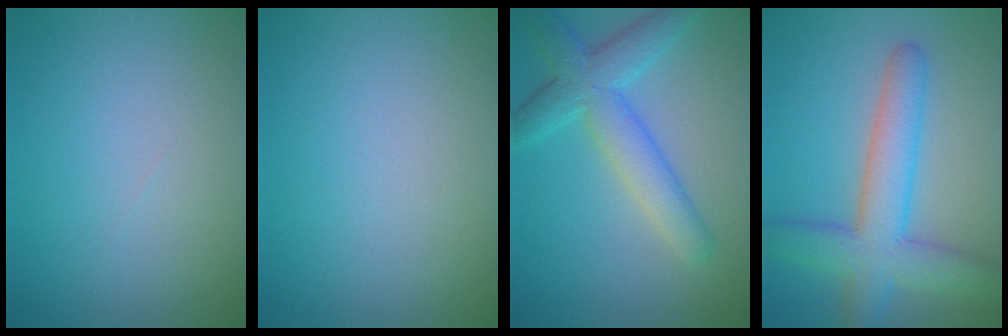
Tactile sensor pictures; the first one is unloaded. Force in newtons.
{"total": 0.0}
{"total": 5.2, "press": 5.2, "slide": 0.1}
{"total": 6.4, "press": 6.4, "slide": 0.5}